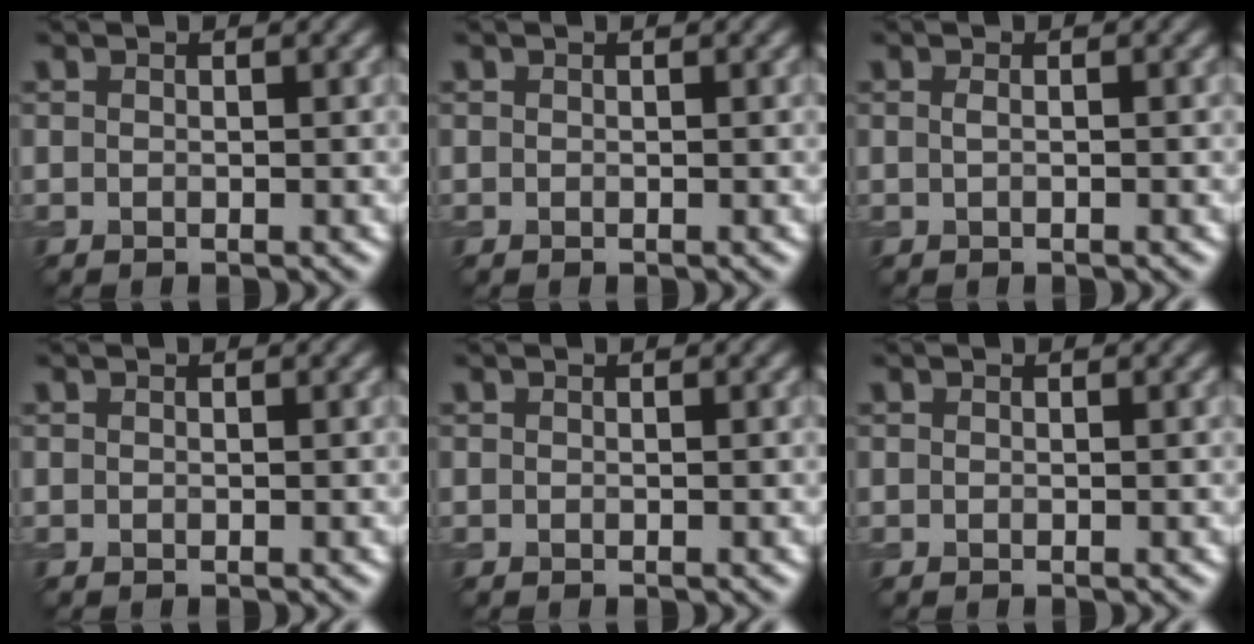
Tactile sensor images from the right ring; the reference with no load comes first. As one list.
[{"total": 0.0}, {"total": 0.8, "force": [0.1, 0.3, 0.7], "torque": [-0.014, 0.003, -0.001]}, {"total": 0.0}, {"total": 0.0}, {"total": 0.0}]